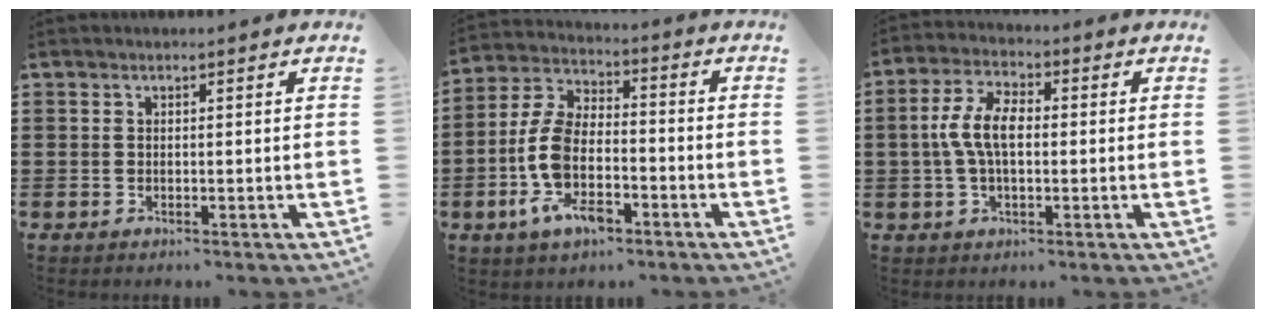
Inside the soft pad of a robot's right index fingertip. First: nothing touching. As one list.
[{"total": 10.3, "force": [-3.2, 5.5, 8.1], "torque": [-0.200, -0.006, -0.066]}, {"total": 7.1, "force": [0.0, 3.4, 6.2], "torque": [-0.151, 0.000, -0.011]}]